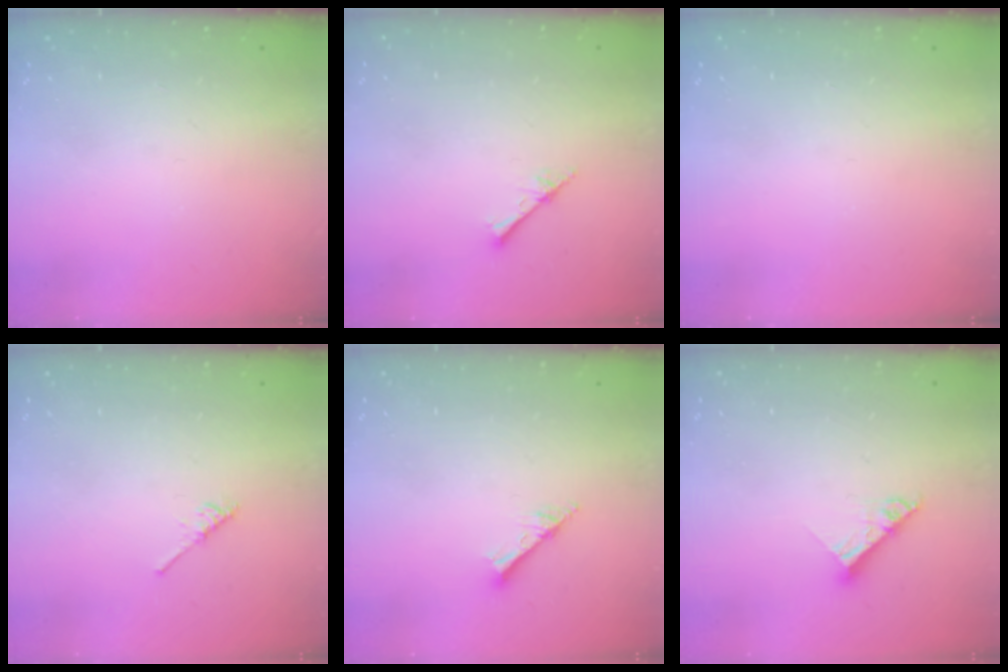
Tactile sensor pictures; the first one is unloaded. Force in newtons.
{"total": 2.6, "press": 2.6, "slide": 0.3}
{"total": 0.0}
{"total": 2.1, "press": 2.1, "slide": 0.4}
{"total": 2.5, "press": 2.5, "slide": 0.2}
{"total": 7.9, "press": 7.9, "slide": 0.8}